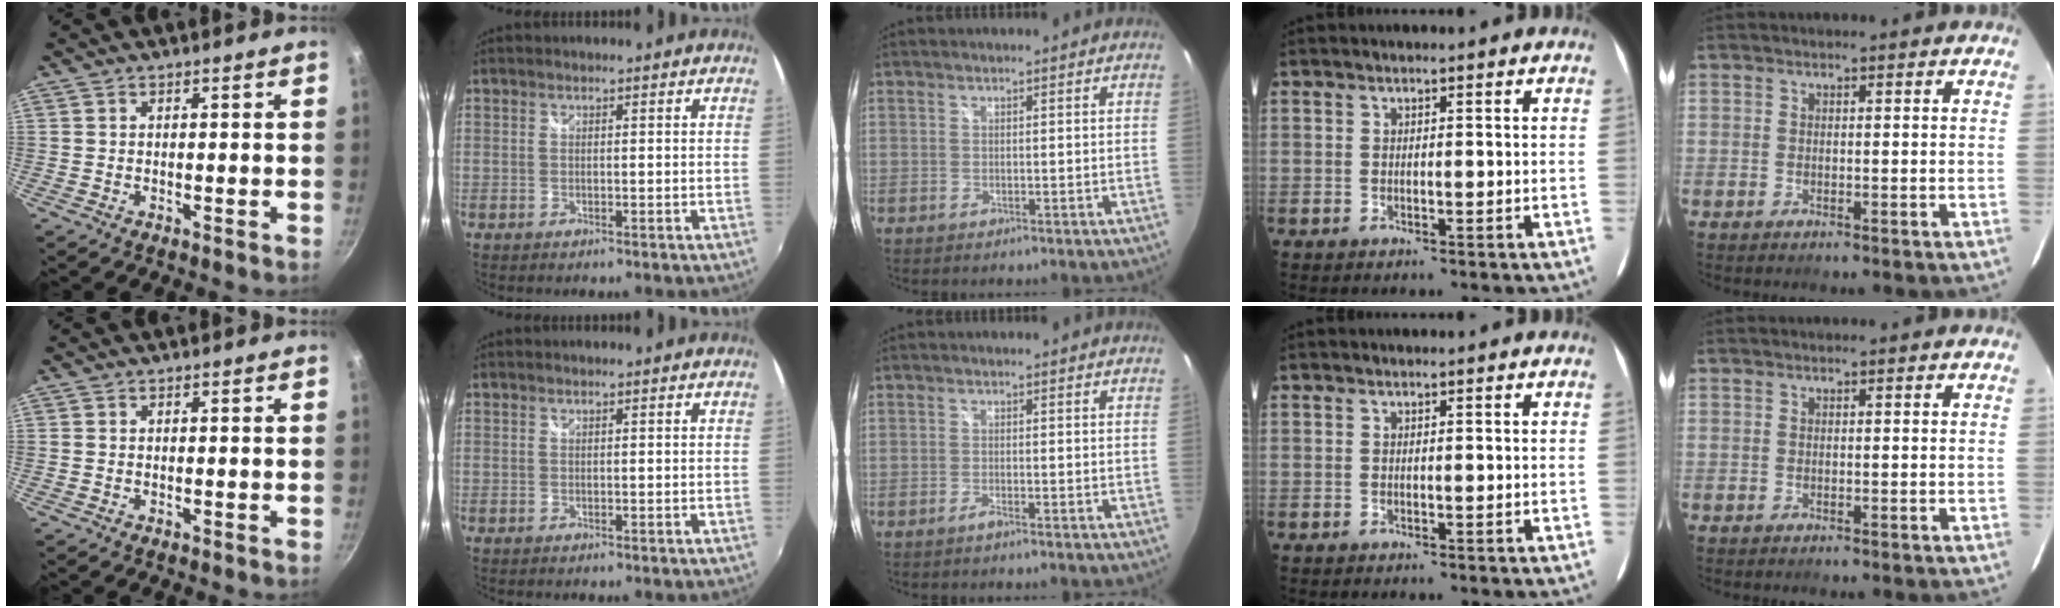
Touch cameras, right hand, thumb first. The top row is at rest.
{"middle": {"total": 1.1, "force": [-0.9, -0.1, 0.6], "torque": [-0.014, 0.001, -0.018]}}